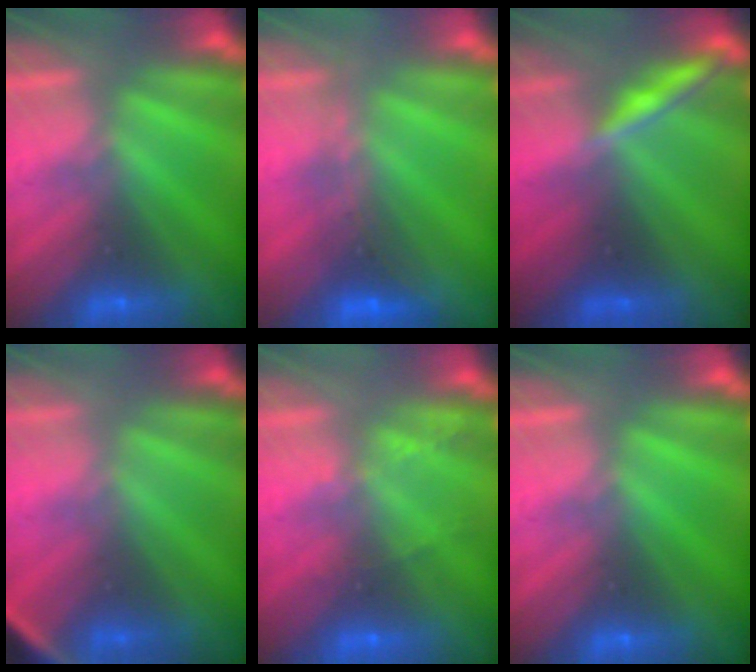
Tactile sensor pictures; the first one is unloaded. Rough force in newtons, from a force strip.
{"total": 1.8}
{"total": 1.9}
{"total": 3.0}
{"total": 2.2}
{"total": 0.0}